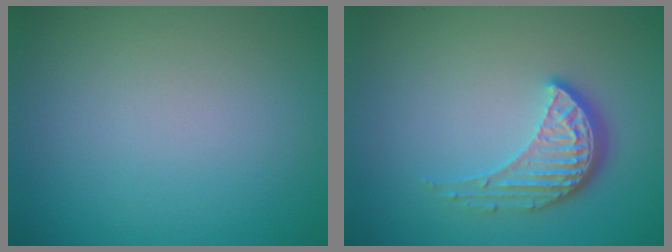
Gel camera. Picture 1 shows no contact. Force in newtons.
{"total": 4.0, "press": 3.0, "slide": 2.7}